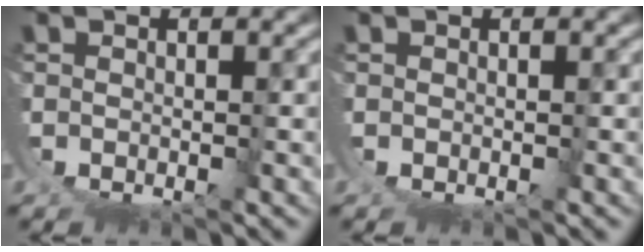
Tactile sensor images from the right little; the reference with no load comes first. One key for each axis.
{"total": 0.0}